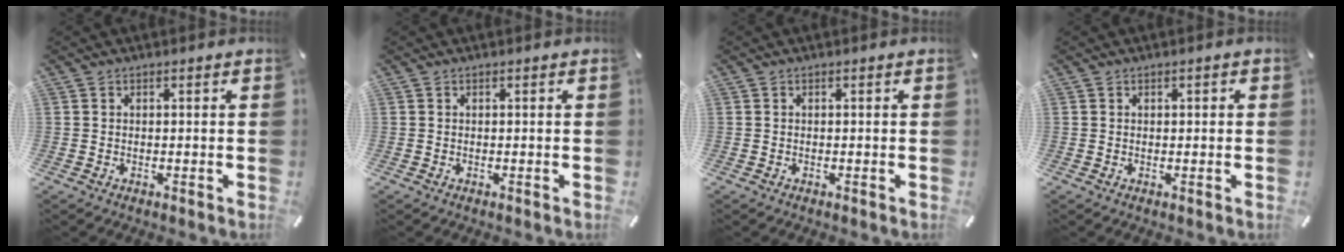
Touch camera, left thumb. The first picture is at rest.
{"total": 0.0}
{"total": 0.0}
{"total": 0.7, "force": [0.0, 0.4, 0.6], "torque": [-0.010, 0.003, -0.001]}